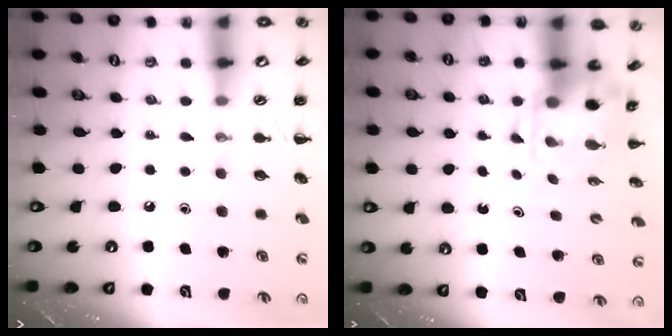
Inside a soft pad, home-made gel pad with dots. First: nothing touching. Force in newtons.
{"total": 3.9, "press": 3.8, "slide": 0.7}